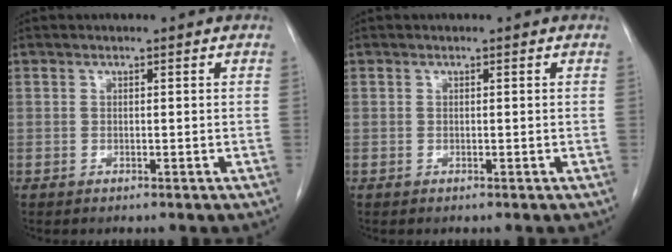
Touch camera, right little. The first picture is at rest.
{"total": 0.0}